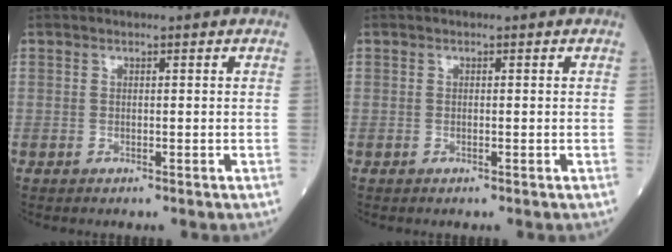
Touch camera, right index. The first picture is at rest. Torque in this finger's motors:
{"motor_torque": [0.00, 0.00, 0.00, 0.00]}